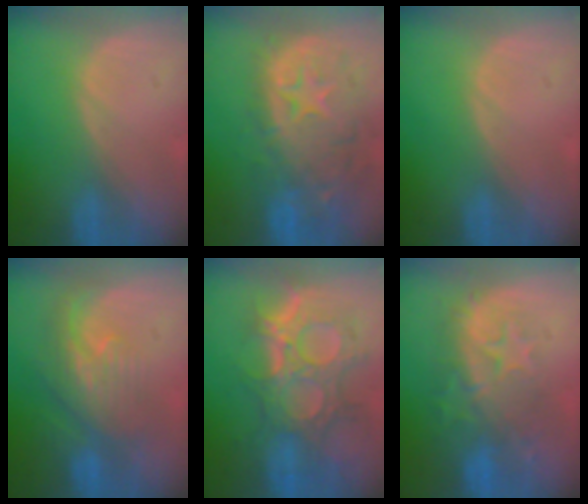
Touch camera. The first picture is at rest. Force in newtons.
{"total": 14.0, "press": 11.3, "slide": 8.2}
{"total": 0.0}
{"total": 7.9, "press": 7.4, "slide": 2.9}
{"total": 11.9, "press": 10.7, "slide": 5.3}
{"total": 9.3, "press": 8.9, "slide": 2.8}